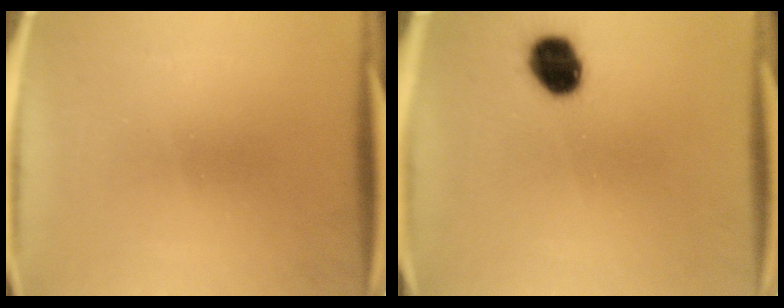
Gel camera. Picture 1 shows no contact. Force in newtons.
{"total": 8.6}